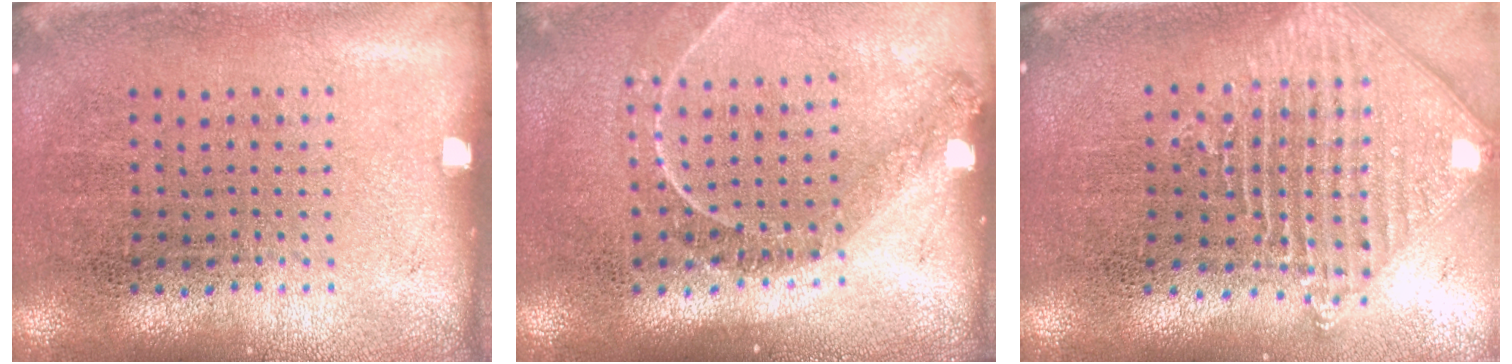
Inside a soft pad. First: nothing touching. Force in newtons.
{"total": 1.2, "press": 1.2, "slide": 0.2}
{"total": 1.9, "press": 1.6, "slide": 1.1}